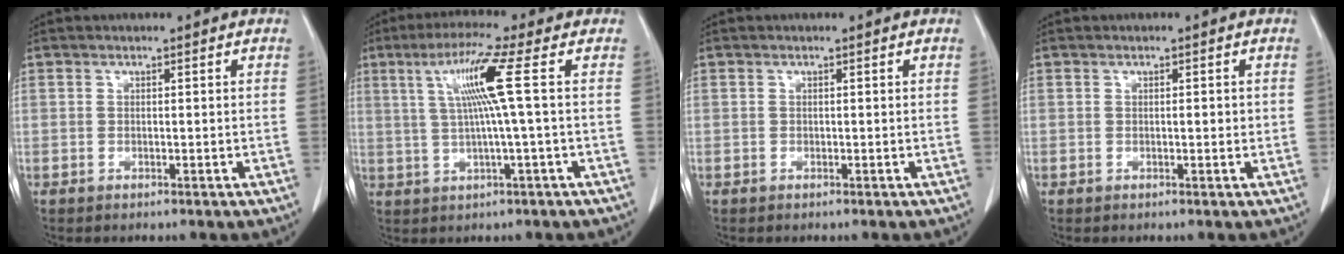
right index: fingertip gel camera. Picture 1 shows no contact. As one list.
[{"total": 8.2, "force": [1.8, -1.6, 7.9], "torque": [-0.147, 0.014, 0.041]}, {"total": 0.0}, {"total": 1.0, "force": [0.1, 0.4, 0.9], "torque": [-0.013, 0.001, 0.001]}]